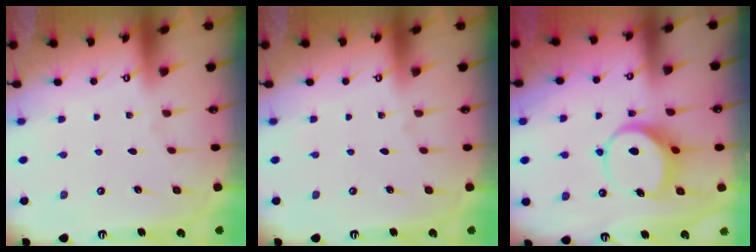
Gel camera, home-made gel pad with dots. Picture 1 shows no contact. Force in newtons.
{"total": 0.0}
{"total": 8.2, "press": 8.1, "slide": 0.8}